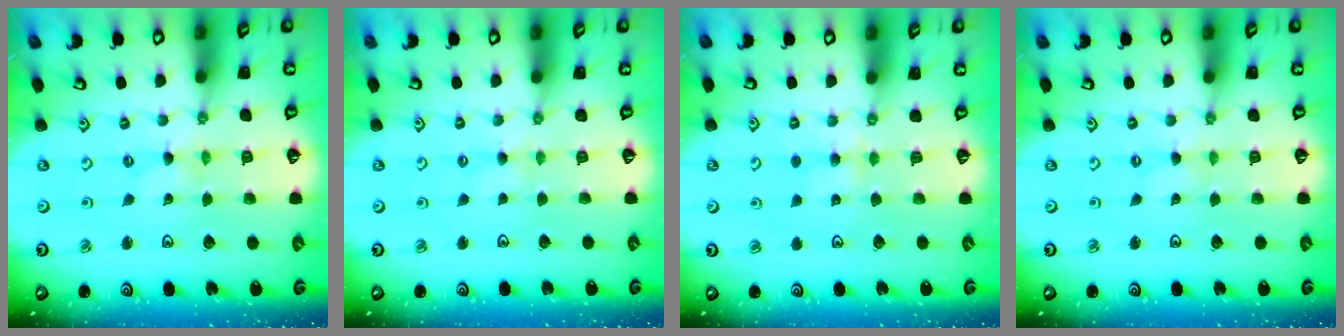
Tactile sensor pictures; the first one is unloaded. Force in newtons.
{"total": 1.8, "press": 1.8, "slide": 0.4}
{"total": 3.7, "press": 3.7, "slide": 0.4}
{"total": 0.0}